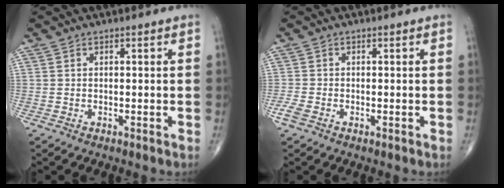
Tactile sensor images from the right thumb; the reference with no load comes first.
{"total": 2.1, "force": [-1.1, 1.2, 1.3], "torque": [-0.040, -0.002, -0.026]}